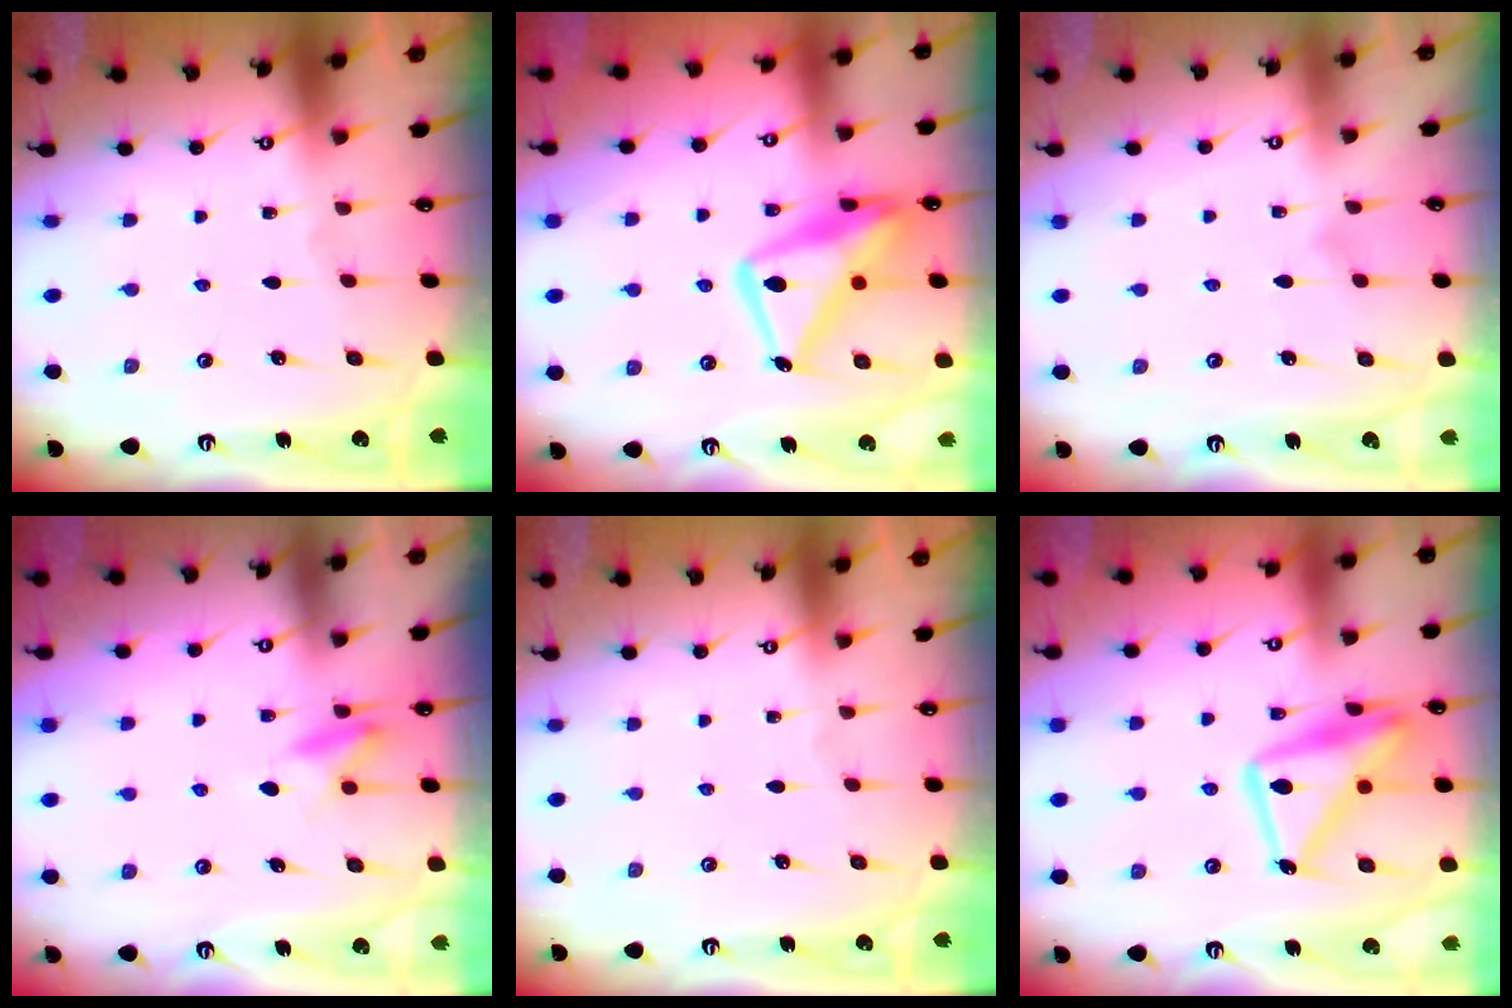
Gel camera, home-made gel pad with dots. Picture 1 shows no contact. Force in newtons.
{"total": 17.1, "press": 17.0, "slide": 1.7}
{"total": 5.3, "press": 5.3, "slide": 0.3}
{"total": 7.8, "press": 7.7, "slide": 1.1}
{"total": 0.0}
{"total": 16.7, "press": 16.6, "slide": 1.3}